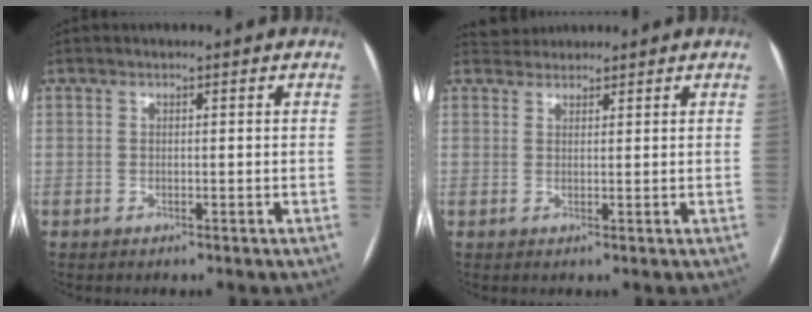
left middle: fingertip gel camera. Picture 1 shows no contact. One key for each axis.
{"total": 2.2, "fx": 2.1, "fy": 0.6, "fz": -0.4, "tx": 0.004, "ty": 0.017, "tz": 0.036}